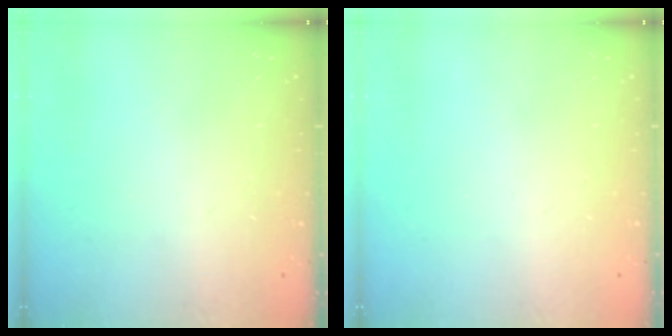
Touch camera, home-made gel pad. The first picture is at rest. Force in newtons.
{"total": 0.0}